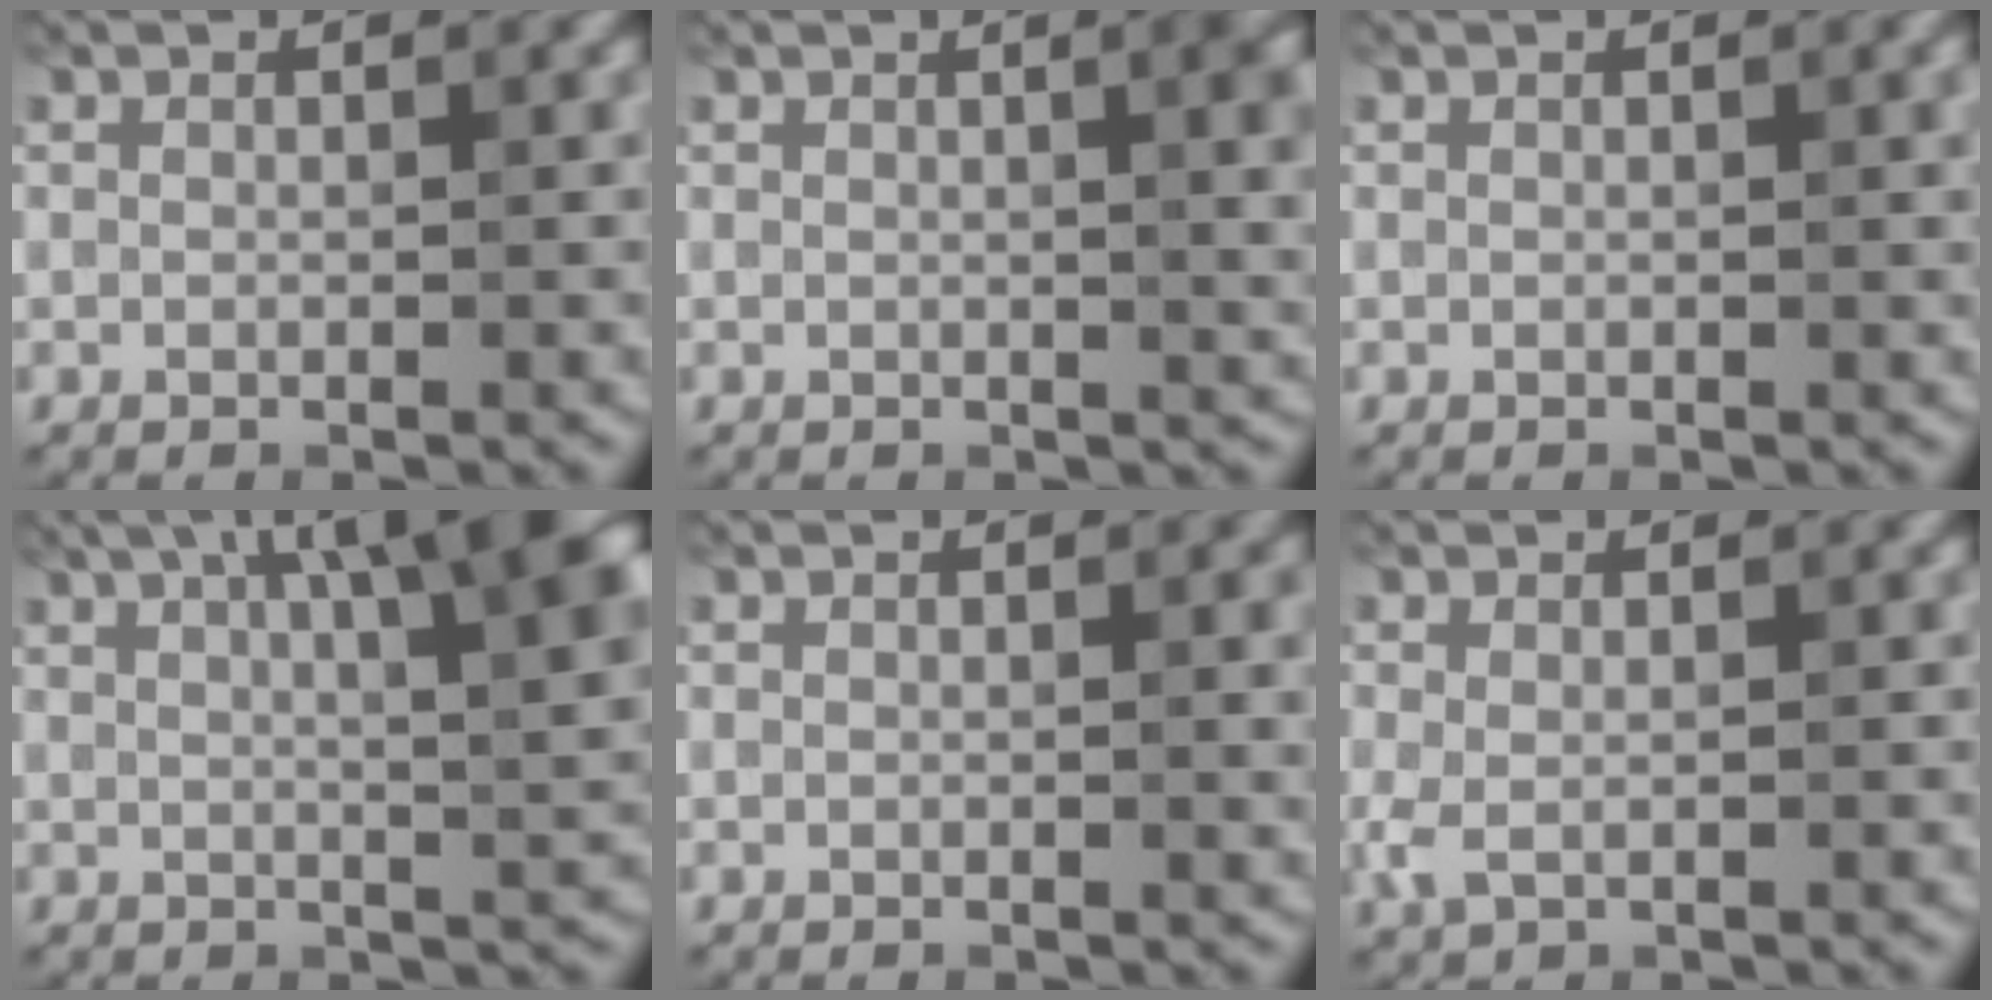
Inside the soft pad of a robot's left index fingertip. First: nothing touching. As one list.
[{"total": 6.5, "force": [1.3, 2.5, 5.8], "torque": [-0.037, 0.013, 0.015]}, {"total": 0.9, "force": [0.3, 0.2, 0.9], "torque": [-0.008, 0.002, 0.003]}, {"total": 12.6, "force": [5.2, 3.7, 10.9], "torque": [-0.116, 0.030, 0.067]}, {"total": 1.8, "force": [0.3, 0.5, 1.7], "torque": [-0.017, 0.002, 0.002]}, {"total": 1.5, "force": [-0.1, 0.8, 1.3], "torque": [-0.031, -0.003, -0.002]}]